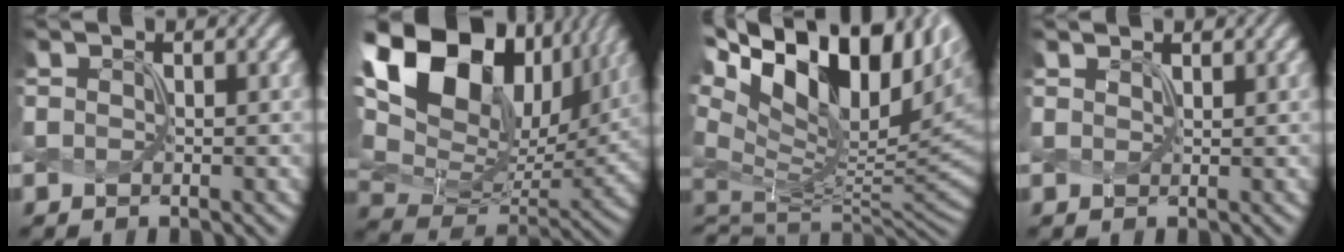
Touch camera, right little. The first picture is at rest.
{"total": 18.3, "force": [7.7, 11.5, 11.9], "torque": [-0.253, 0.040, 0.142]}
{"total": 14.5, "force": [5.7, 7.5, 11.1], "torque": [-0.208, 0.020, 0.100]}
{"total": 1.0, "force": [1.0, 0.2, 0.2], "torque": [-0.003, -0.003, 0.015]}